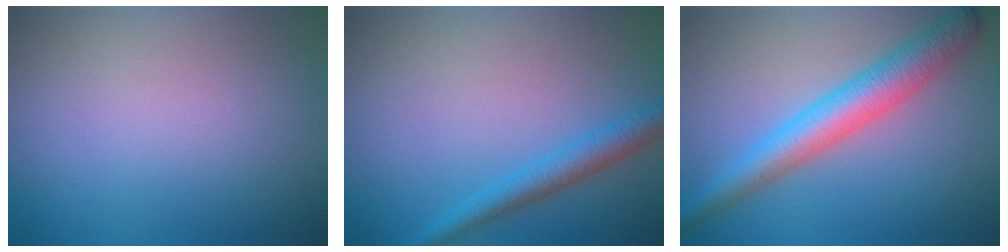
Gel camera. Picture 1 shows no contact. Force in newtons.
{"total": 2.8, "press": 2.7, "slide": 0.2}
{"total": 5.4, "press": 5.4, "slide": 0.1}